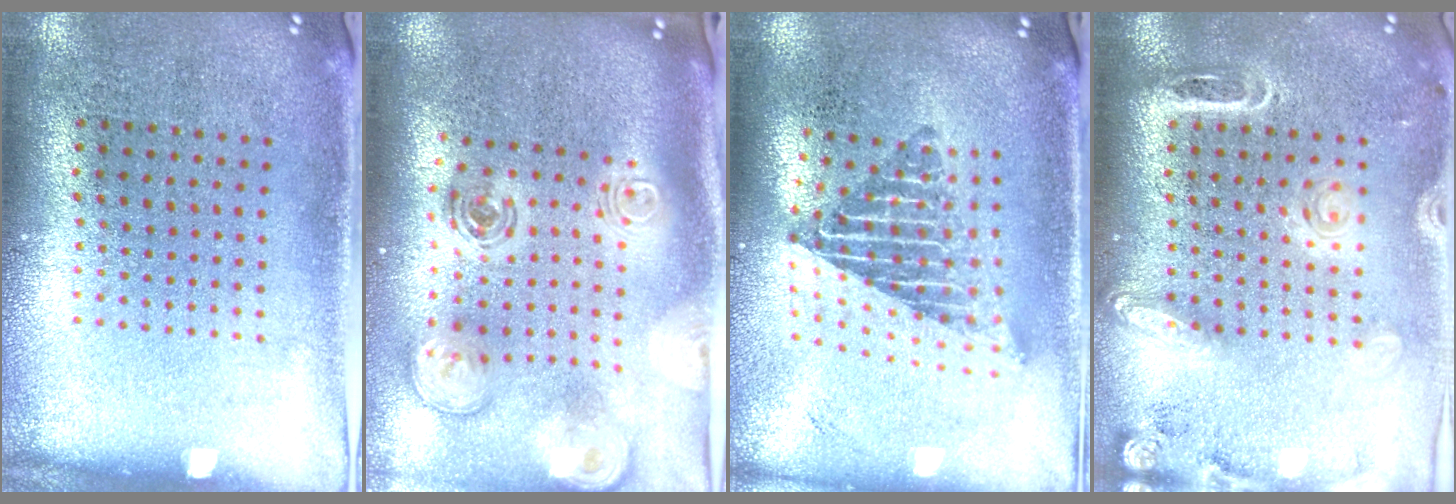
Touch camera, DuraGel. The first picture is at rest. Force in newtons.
{"total": 3.1, "press": 2.1, "slide": 2.3}
{"total": 2.0, "press": 1.5, "slide": 1.4}
{"total": 2.0, "press": 1.8, "slide": 1.1}